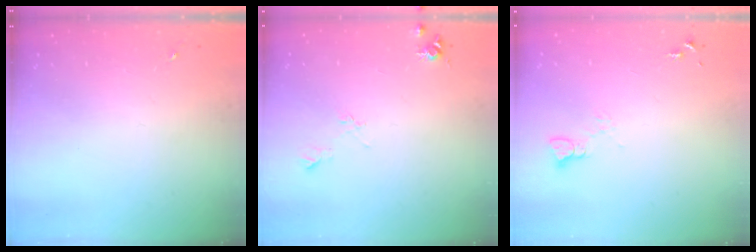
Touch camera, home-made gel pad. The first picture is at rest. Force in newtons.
{"total": 8.2, "press": 8.2, "slide": 0.8}
{"total": 3.5, "press": 3.5, "slide": 0.4}